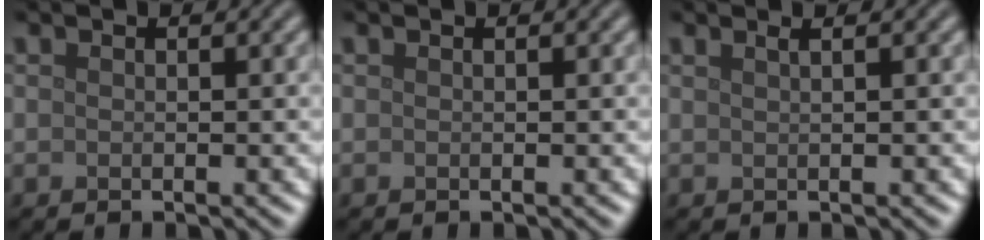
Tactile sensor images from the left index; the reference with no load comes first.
{"total": 0.0}
{"total": 1.8, "force": [1.0, 0.9, 1.2], "torque": [0.001, 0.001, -0.005]}